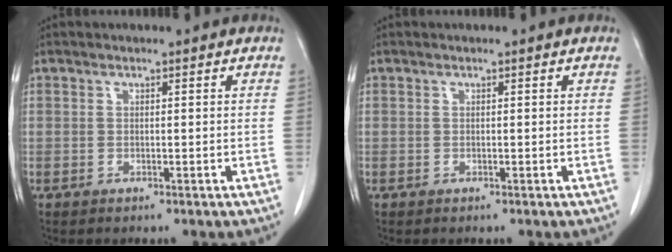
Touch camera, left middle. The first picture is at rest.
{"total": 0.0}